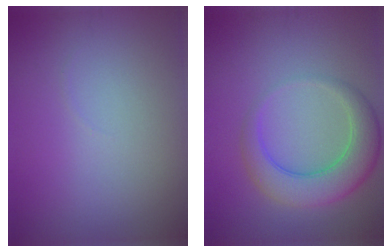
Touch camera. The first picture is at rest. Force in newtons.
{"total": 5.6, "press": 5.6, "slide": 0.3}